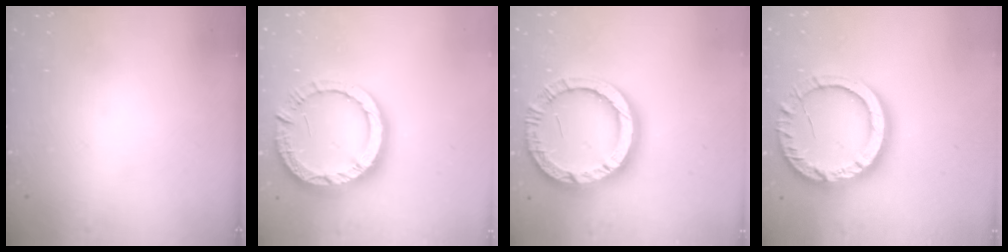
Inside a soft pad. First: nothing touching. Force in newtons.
{"total": 13.9, "press": 13.8, "slide": 1.5}
{"total": 18.9, "press": 18.9, "slide": 1.7}
{"total": 18.3, "press": 18.2, "slide": 1.7}